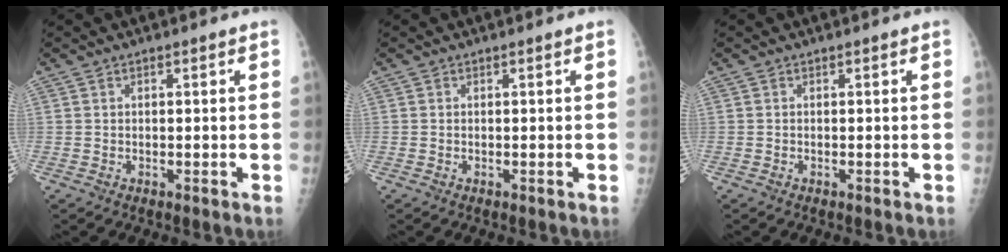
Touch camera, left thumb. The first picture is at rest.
{"total": 0.0}
{"total": 0.0}